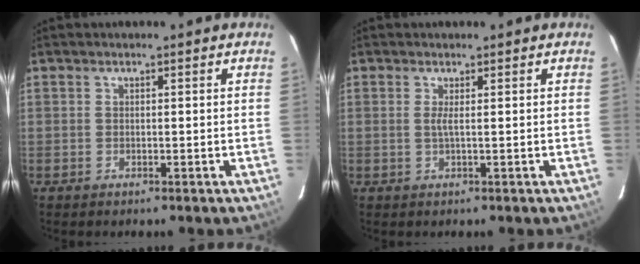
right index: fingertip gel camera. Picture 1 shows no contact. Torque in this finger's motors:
{"motor_torque": [0.08, 0.07, 0.08, 0.04]}